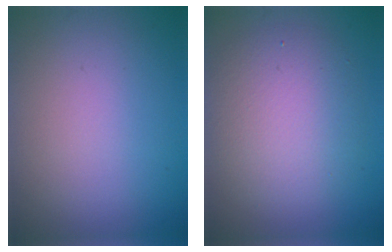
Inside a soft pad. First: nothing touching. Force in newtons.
{"total": 5.6, "press": 5.6, "slide": 0.5}